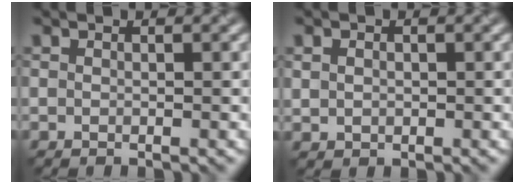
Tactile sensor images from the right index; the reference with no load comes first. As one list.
[{"total": 1.3, "force": [0.2, 1.1, 0.6], "torque": [-0.007, -0.003, 0.009]}]